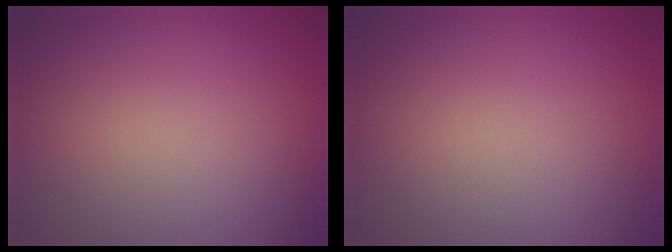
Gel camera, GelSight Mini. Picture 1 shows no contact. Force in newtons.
{"total": 0.0}